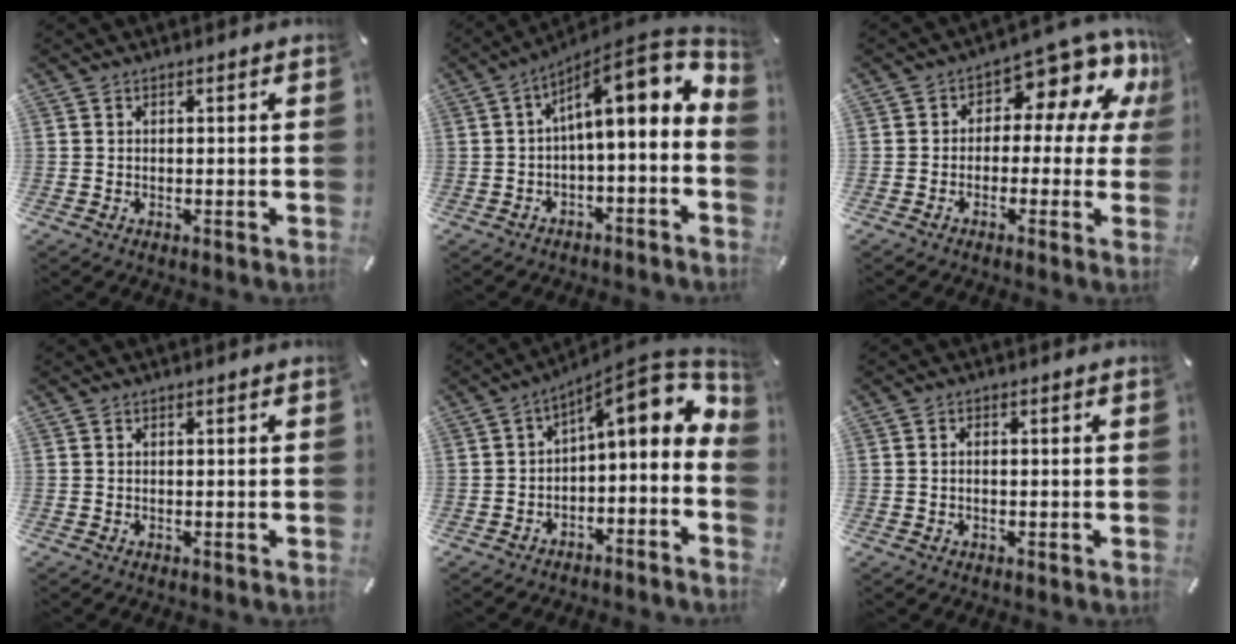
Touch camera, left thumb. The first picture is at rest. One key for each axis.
{"total": 12.3, "fx": 4.4, "fy": 3.9, "fz": 10.9, "tx": -0.151, "ty": -0.043, "tz": 0.068}
{"total": 10.4, "fx": 5.3, "fy": 5.1, "fz": 7.4, "tx": -0.105, "ty": -0.045, "tz": 0.091}
{"total": 0.0}
{"total": 9.4, "fx": 3.6, "fy": 3.8, "fz": 7.9, "tx": -0.096, "ty": -0.046, "tz": 0.055}
{"total": 1.0, "fx": -0.2, "fy": 0.5, "fz": 0.9, "tx": -0.019, "ty": 0.000, "tz": -0.004}